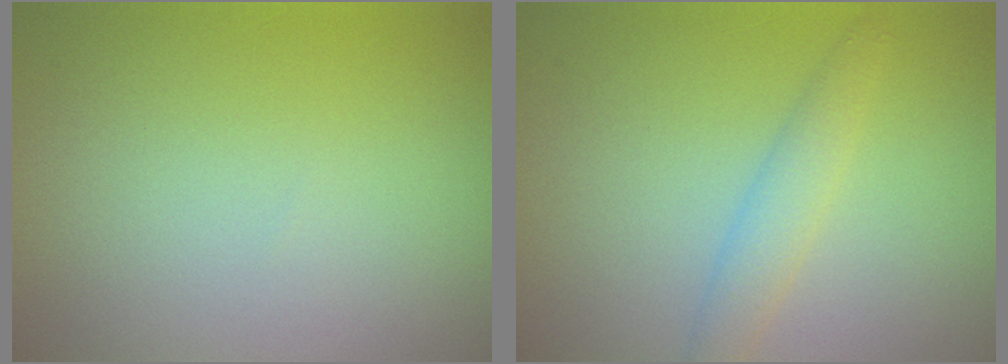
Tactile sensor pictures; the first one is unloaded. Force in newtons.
{"total": 2.3, "press": 2.3, "slide": 0.2}